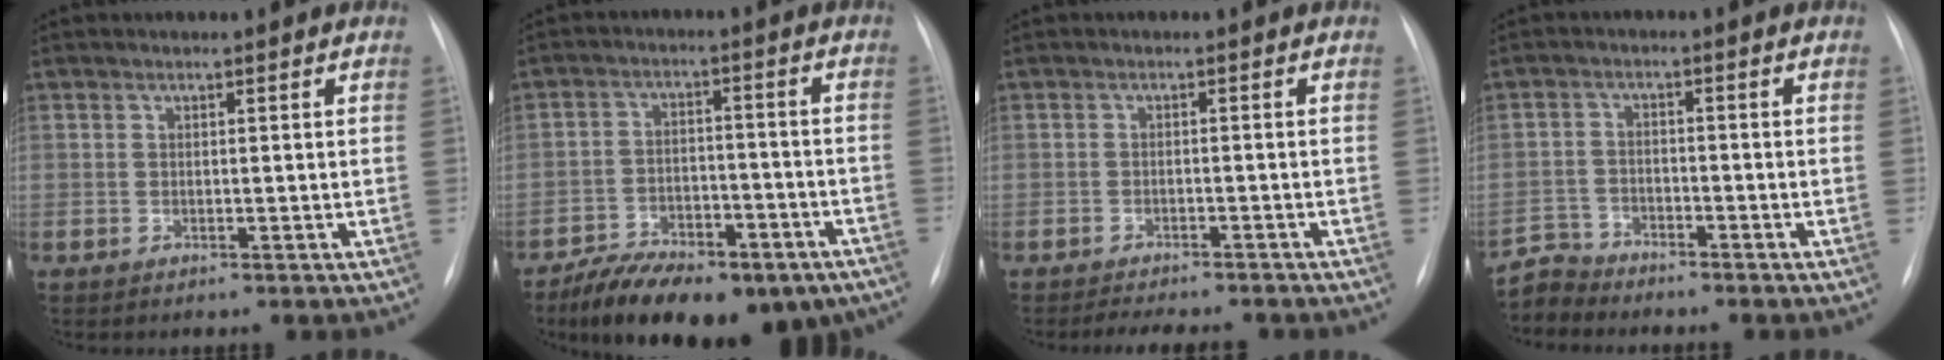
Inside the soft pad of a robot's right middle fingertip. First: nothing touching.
{"total": 18.4, "force": [-13.1, 8.1, 9.9], "torque": [-0.143, 0.016, -0.193]}
{"total": 7.5, "force": [-6.7, 1.7, 2.8], "torque": [-0.038, -0.004, -0.087]}
{"total": 4.1, "force": [-3.9, 0.4, -1.3], "torque": [0.027, -0.006, -0.076]}